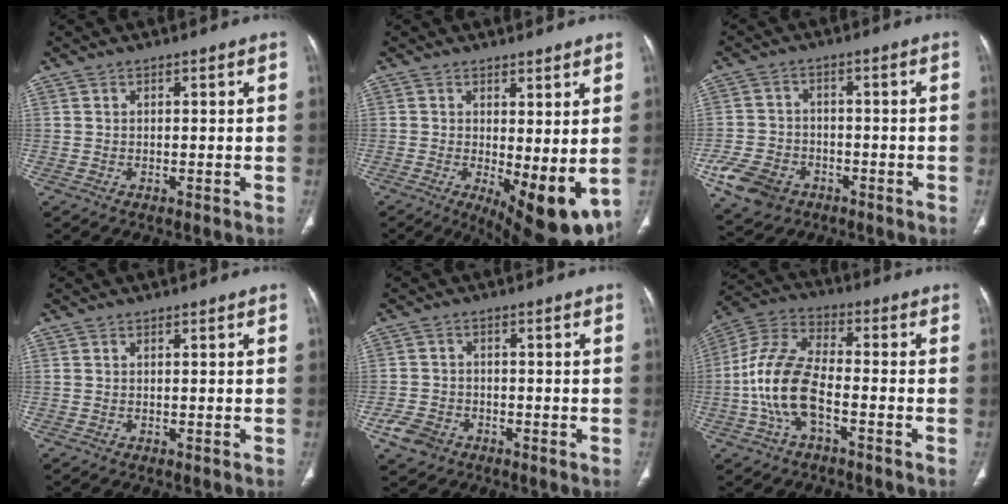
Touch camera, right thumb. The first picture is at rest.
{"total": 11.6, "force": [-1.2, 4.4, 10.7], "torque": [-0.147, -0.027, -0.003]}
{"total": 9.4, "force": [-4.3, 7.3, 4.1], "torque": [-0.074, 0.021, -0.070]}
{"total": 0.0}
{"total": 5.2, "force": [-2.6, 4.0, 2.0], "torque": [-0.034, 0.013, -0.042]}
{"total": 13.0, "force": [-3.4, 6.2, 10.9], "torque": [-0.233, 0.036, -0.069]}